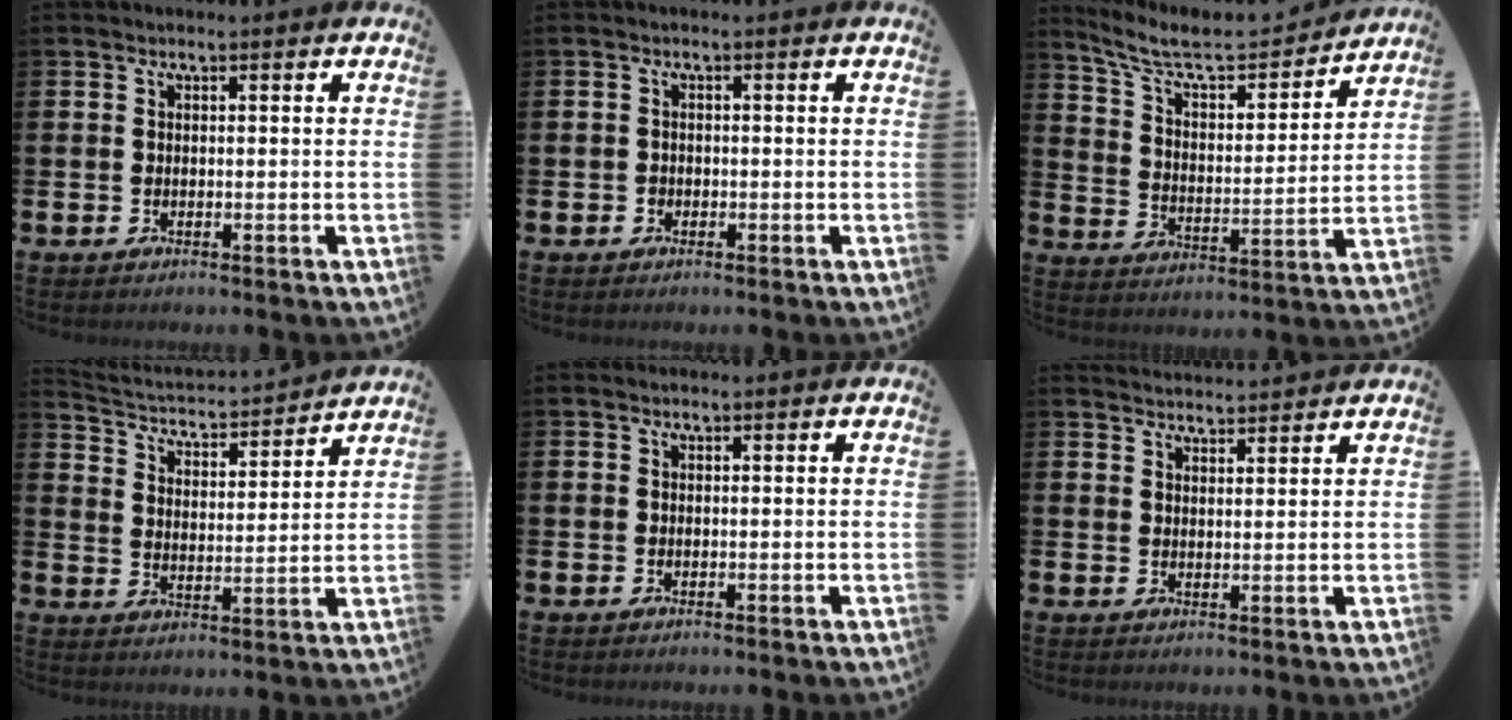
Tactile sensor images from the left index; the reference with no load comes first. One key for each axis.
{"total": 0.9, "fx": -0.4, "fy": 0.8, "fz": 0.1, "tx": -0.004, "ty": 0.005, "tz": -0.010}
{"total": 7.8, "fx": 6.8, "fy": 2.2, "fz": 3.1, "tx": -0.098, "ty": -0.047, "tz": 0.114}
{"total": 3.5, "fx": 3.4, "fy": 0.8, "fz": 0.6, "tx": -0.037, "ty": -0.039, "tz": 0.049}
{"total": 0.0}
{"total": 2.7, "fx": 2.7, "fy": 0.0, "fz": -0.1, "tx": -0.001, "ty": -0.016, "tz": 0.048}